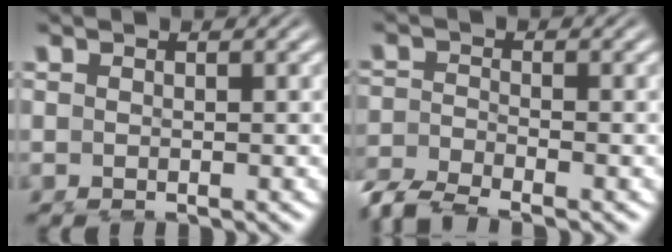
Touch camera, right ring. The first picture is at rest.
{"total": 4.5, "force": [-4.2, 1.1, 1.3], "torque": [-0.022, -0.021, -0.065]}